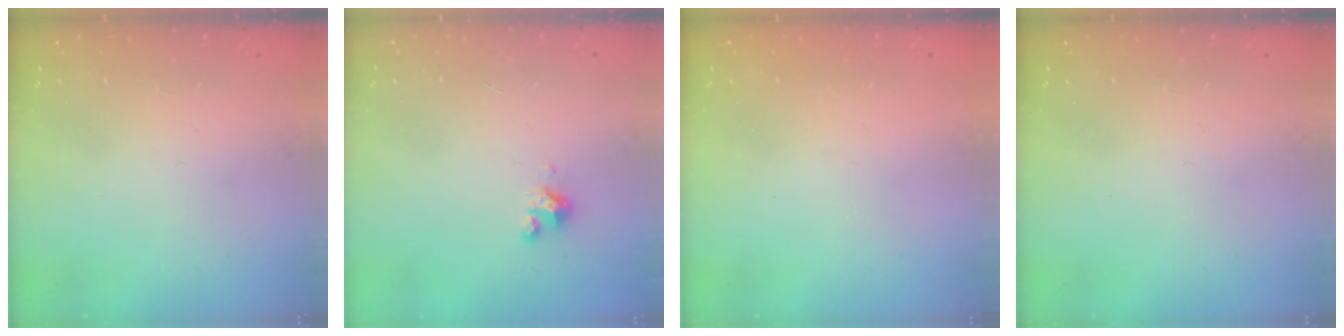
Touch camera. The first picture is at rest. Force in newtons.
{"total": 2.5, "press": 2.5, "slide": 0.2}
{"total": 0.7, "press": 0.6, "slide": 0.4}
{"total": 0.0}